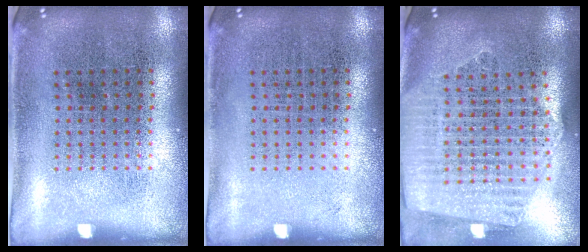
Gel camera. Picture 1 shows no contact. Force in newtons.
{"total": 0.0}
{"total": 2.5, "press": 2.2, "slide": 1.2}